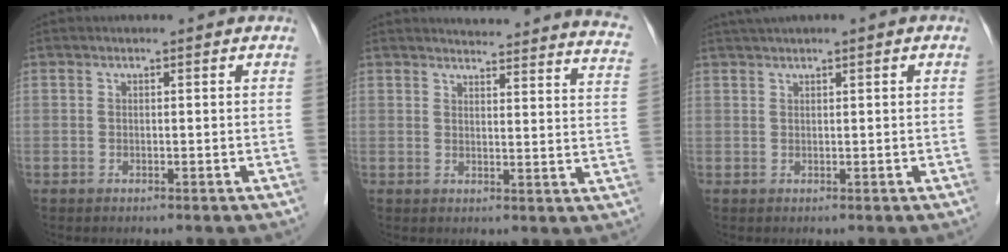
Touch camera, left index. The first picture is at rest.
{"total": 18.8, "force": [18.2, 1.3, 4.7], "torque": [-0.045, -0.082, 0.184]}
{"total": 2.4, "force": [1.6, -0.1, 1.8], "torque": [-0.040, 0.020, 0.034]}